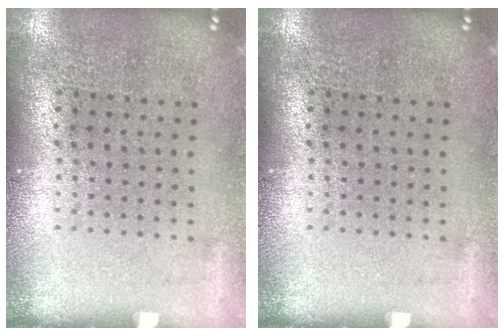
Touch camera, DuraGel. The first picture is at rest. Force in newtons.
{"total": 0.0}